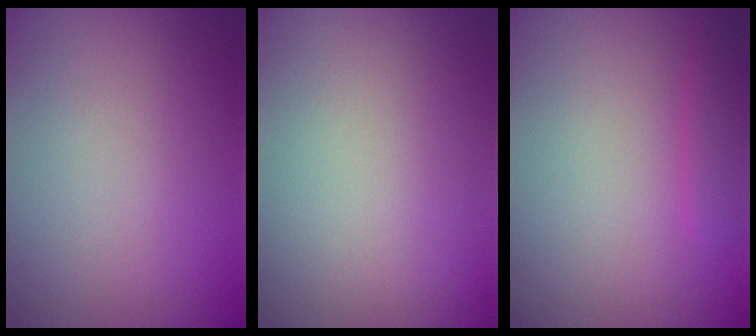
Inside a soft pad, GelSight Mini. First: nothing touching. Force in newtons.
{"total": 0.0}
{"total": 1.5, "press": 1.5, "slide": 0.2}